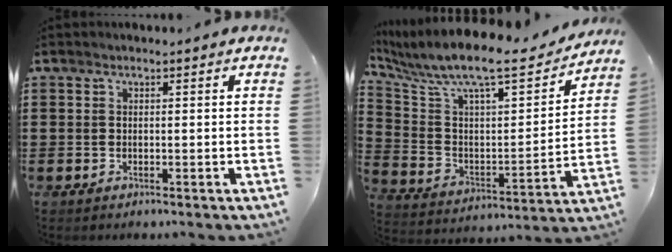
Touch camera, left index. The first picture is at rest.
{"total": 10.3, "force": [8.4, 1.7, 5.6], "torque": [-0.131, -0.068, 0.134]}